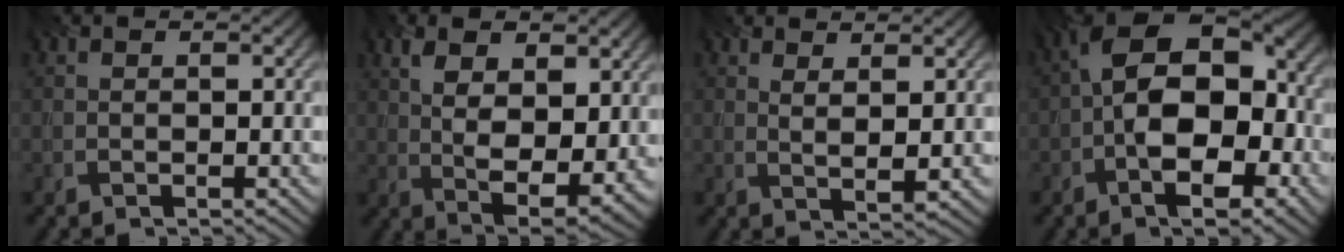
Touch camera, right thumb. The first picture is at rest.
{"total": 9.8, "force": [3.1, 5.2, 7.7], "torque": [-0.155, -0.007, 0.056]}
{"total": 2.5, "force": [1.7, 0.5, 1.8], "torque": [-0.039, -0.006, 0.032]}
{"total": 14.6, "force": [-2.3, 8.5, 11.6], "torque": [-0.200, 0.000, -0.046]}